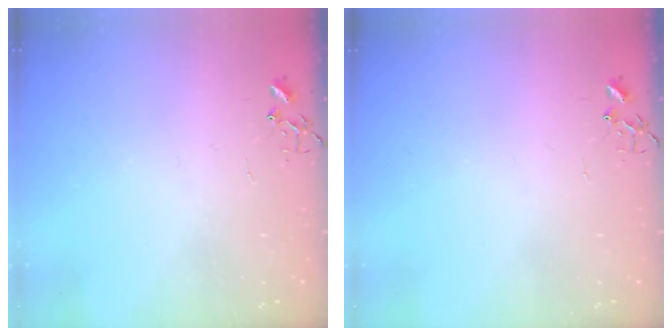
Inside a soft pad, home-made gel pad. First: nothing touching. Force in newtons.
{"total": 0.0}